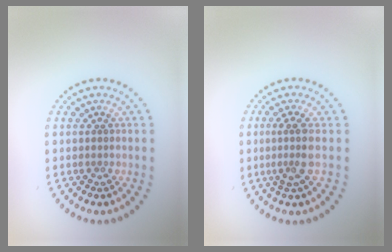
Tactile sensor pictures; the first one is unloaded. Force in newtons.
{"total": 2.3, "press": 1.8, "slide": 1.4}